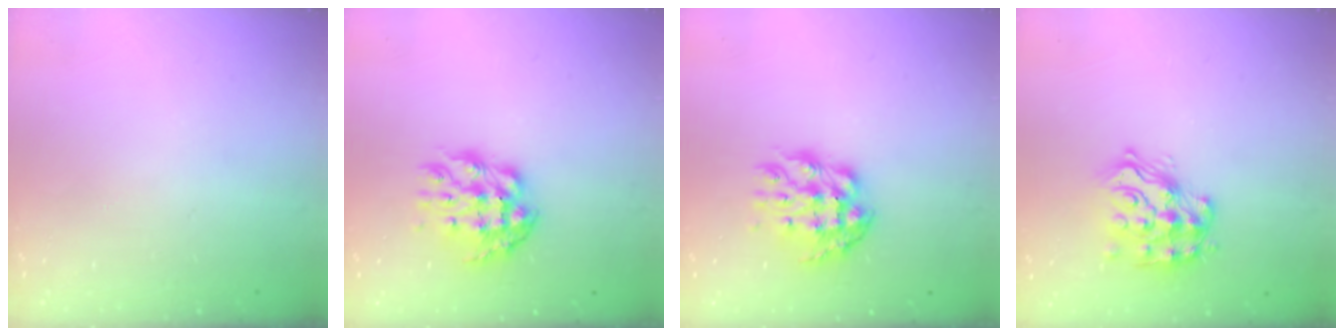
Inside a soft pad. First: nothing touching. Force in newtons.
{"total": 10.2, "press": 10.1, "slide": 0.8}
{"total": 10.2, "press": 10.1, "slide": 0.8}
{"total": 14.8, "press": 14.8, "slide": 1.0}